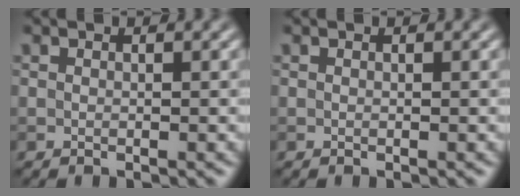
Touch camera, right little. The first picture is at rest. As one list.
[{"total": 0.0}]